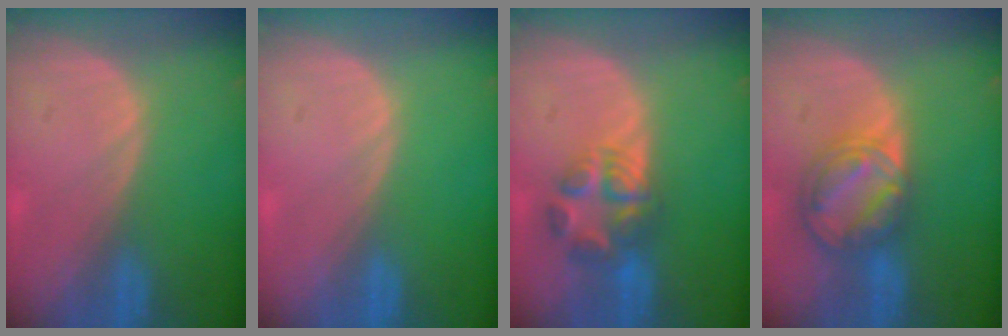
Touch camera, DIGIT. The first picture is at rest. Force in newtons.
{"total": 0.0}
{"total": 6.0, "press": 5.9, "slide": 0.7}
{"total": 8.5, "press": 7.2, "slide": 4.6}